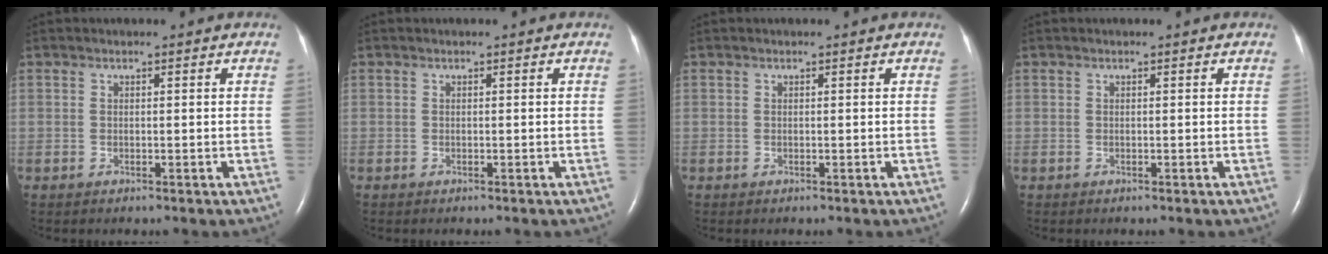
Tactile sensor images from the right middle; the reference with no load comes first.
{"total": 0.0}
{"total": 0.0}
{"total": 0.0}